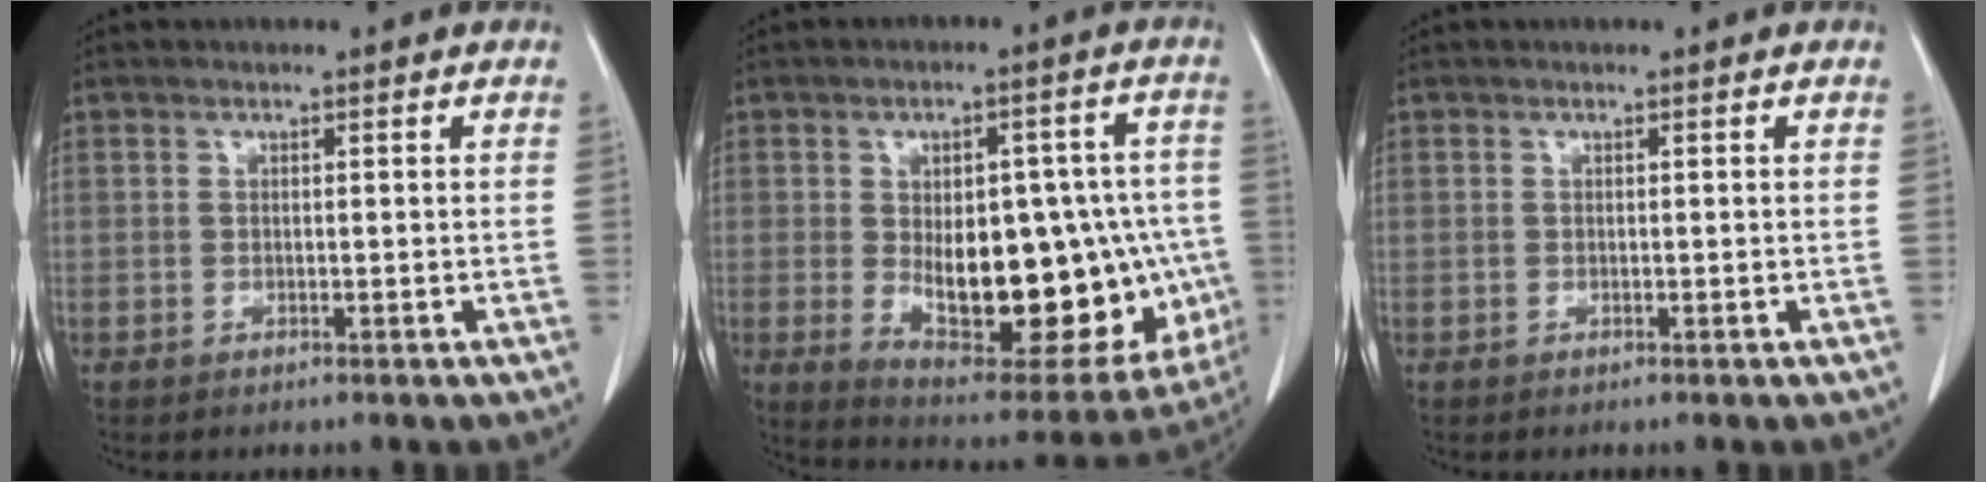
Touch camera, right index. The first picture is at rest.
{"total": 24.0, "force": [-3.0, 11.1, 21.1], "torque": [-0.270, 0.010, -0.012]}
{"total": 0.0}